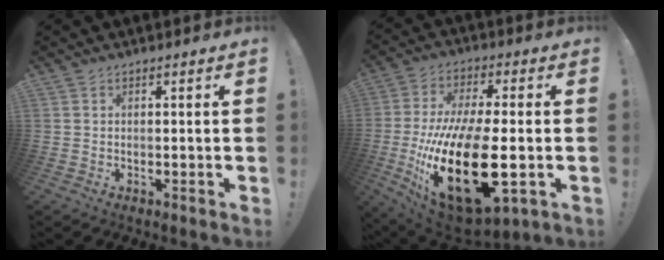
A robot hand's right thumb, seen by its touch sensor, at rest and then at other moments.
{"total": 28.0, "force": [-5.5, 12.1, 24.6], "torque": [-0.468, 0.006, -0.075]}